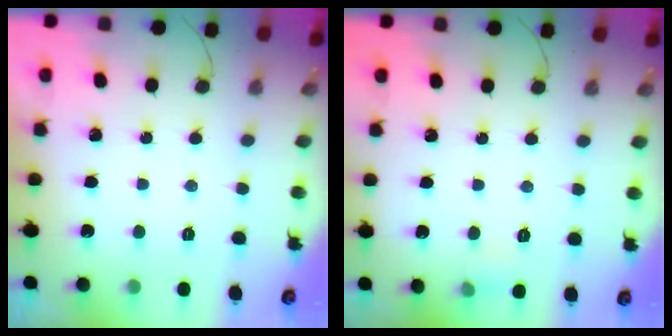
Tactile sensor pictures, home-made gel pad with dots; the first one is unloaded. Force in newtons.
{"total": 4.5, "press": 4.3, "slide": 1.5}